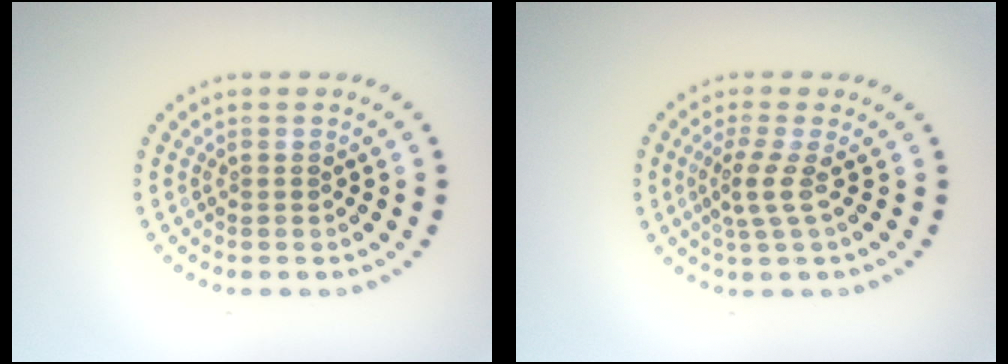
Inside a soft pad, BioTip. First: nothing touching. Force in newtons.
{"total": 2.4, "press": 1.6, "slide": 1.7}